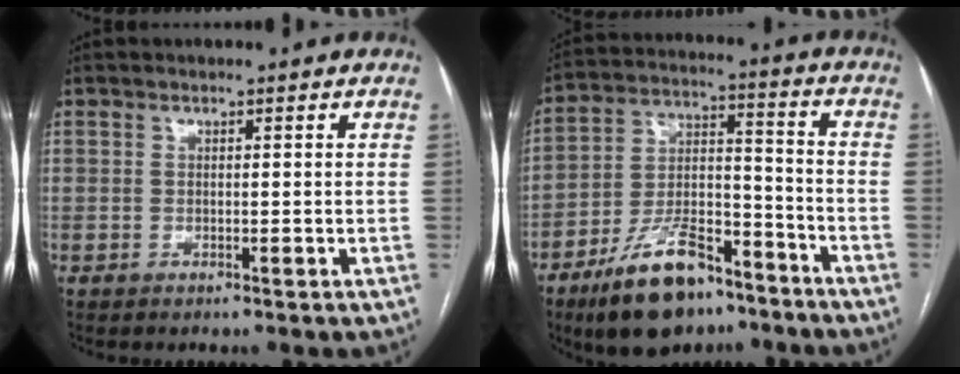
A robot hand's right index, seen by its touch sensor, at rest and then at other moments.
{"total": 15.4, "force": [-10.8, 6.1, 9.2], "torque": [-0.169, 0.015, -0.186]}